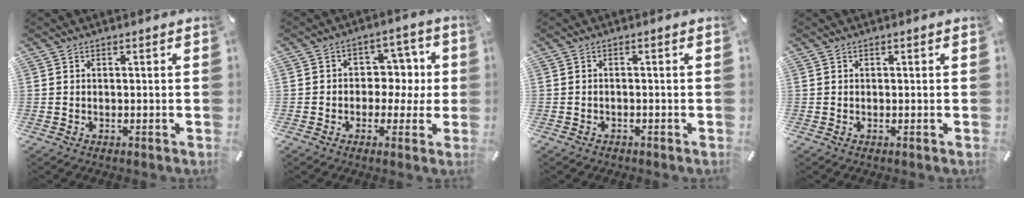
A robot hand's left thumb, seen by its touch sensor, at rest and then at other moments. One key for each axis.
{"total": 7.3, "fx": -0.5, "fy": 6.6, "fz": 3.1, "tx": -0.033, "ty": 0.006, "tz": -0.013}
{"total": 1.0, "fx": -0.9, "fy": 0.6, "fz": 0.0, "tx": -0.002, "ty": 0.003, "tz": -0.019}
{"total": 0.0}